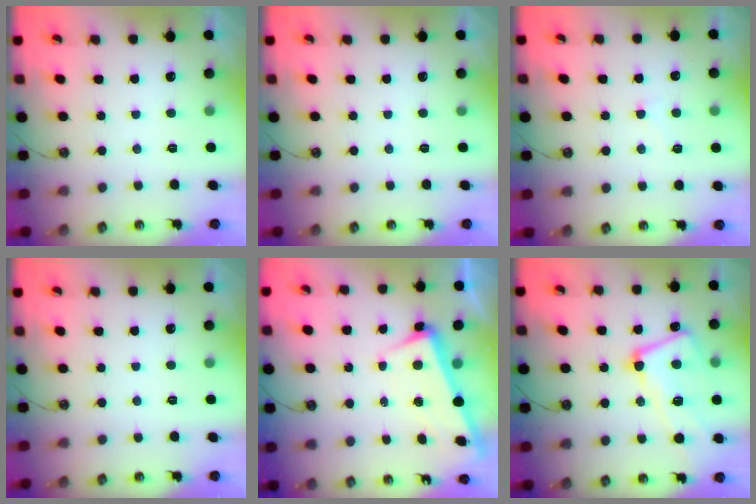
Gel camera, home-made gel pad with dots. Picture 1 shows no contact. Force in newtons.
{"total": 0.0}
{"total": 2.1, "press": 2.1, "slide": 0.5}
{"total": 0.0}
{"total": 3.0, "press": 2.9, "slide": 0.8}
{"total": 9.5, "press": 9.3, "slide": 1.7}